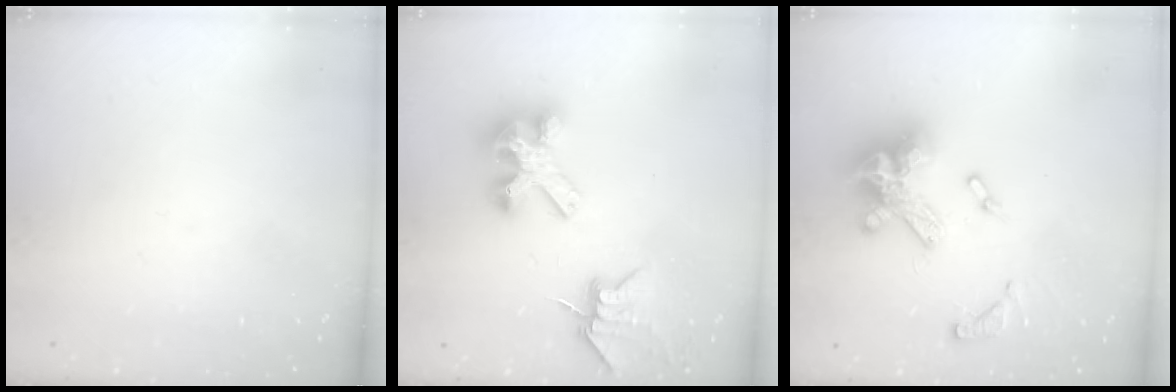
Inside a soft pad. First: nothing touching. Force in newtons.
{"total": 8.4, "press": 8.3, "slide": 1.1}
{"total": 16.1, "press": 16.0, "slide": 2.0}